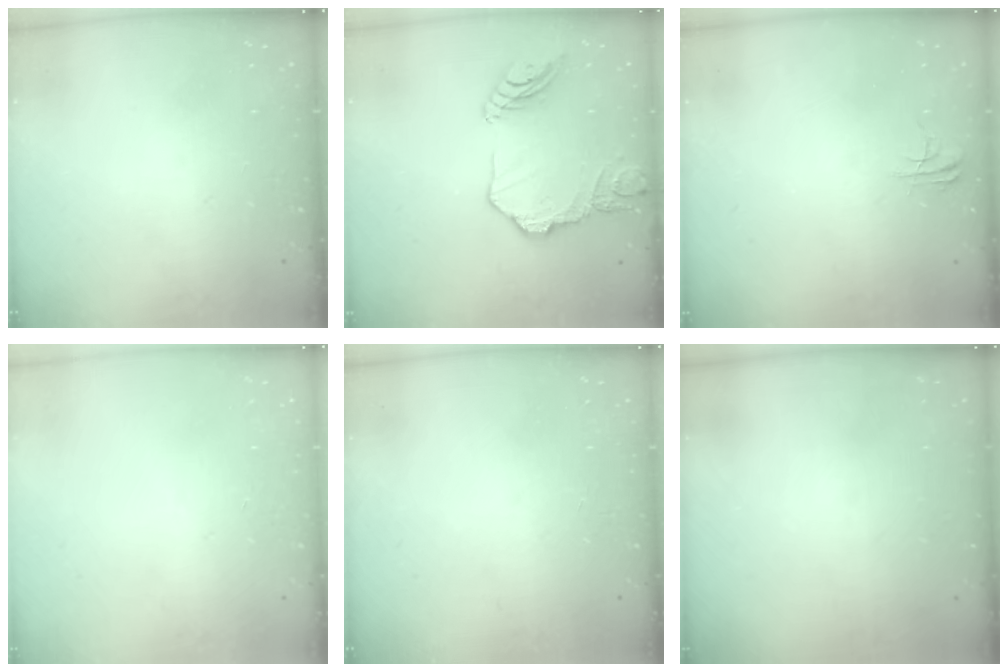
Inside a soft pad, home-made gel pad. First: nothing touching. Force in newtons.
{"total": 13.7, "press": 13.7, "slide": 1.2}
{"total": 3.6, "press": 3.5, "slide": 0.3}
{"total": 0.0}
{"total": 0.0}
{"total": 0.0}